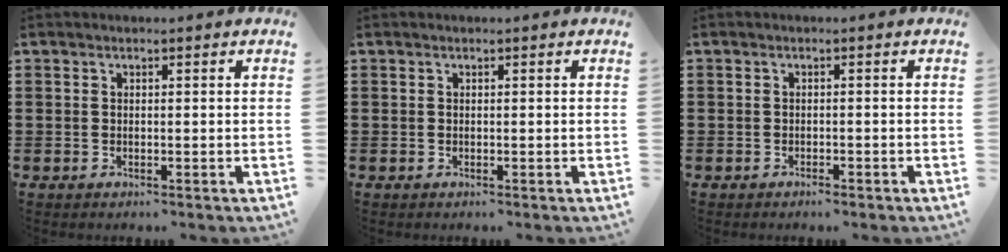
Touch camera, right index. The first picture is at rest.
{"total": 0.0}
{"total": 0.8, "force": [-0.8, 0.1, 0.2], "torque": [-0.006, -0.001, -0.016]}